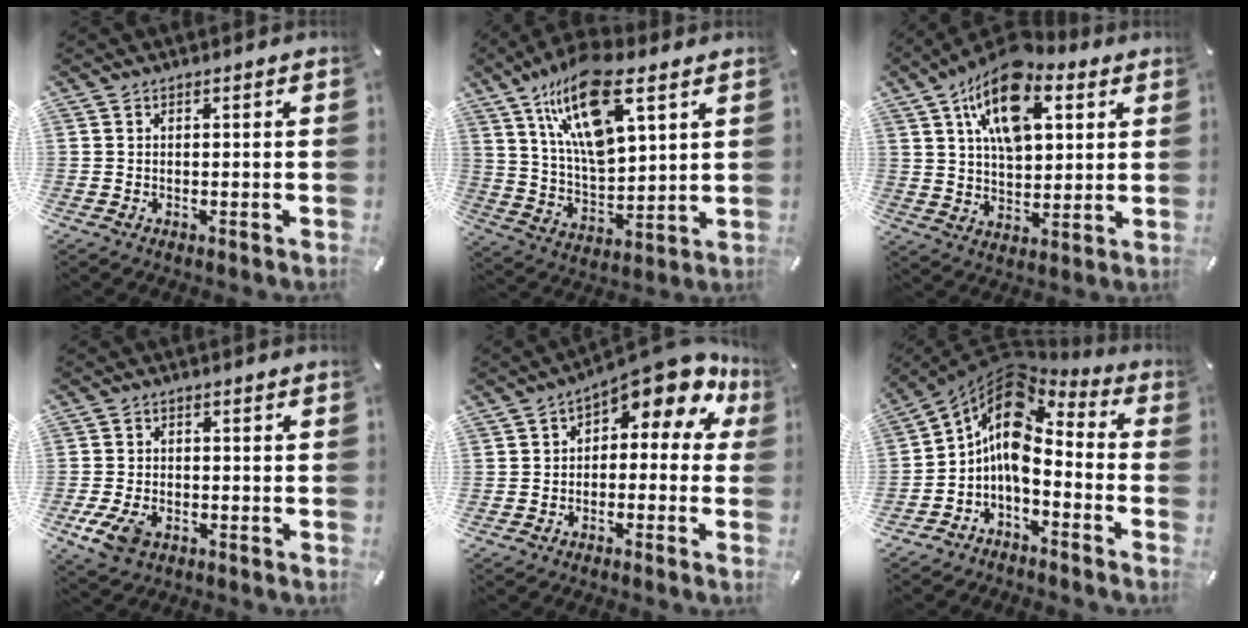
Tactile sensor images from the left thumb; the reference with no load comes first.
{"total": 18.3, "force": [10.4, 7.6, 13.0], "torque": [-0.272, -0.042, 0.173]}
{"total": 16.2, "force": [7.9, 9.4, 10.6], "torque": [-0.180, -0.022, 0.137]}
{"total": 6.0, "force": [-2.7, 3.8, 3.7], "torque": [-0.091, 0.007, -0.053]}
{"total": 10.3, "force": [5.8, 3.6, 7.7], "torque": [-0.120, -0.045, 0.096]}
{"total": 11.6, "force": [0.0, 7.5, 8.9], "torque": [-0.177, -0.006, -0.004]}